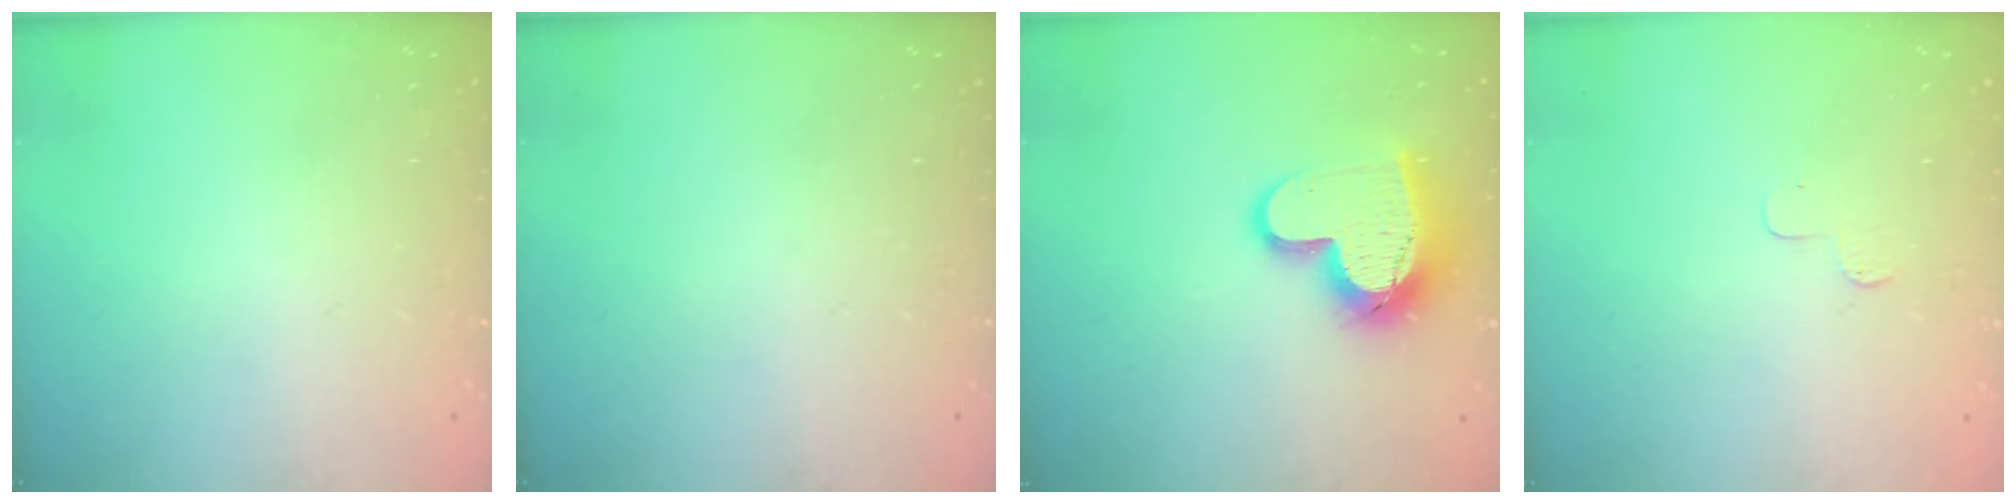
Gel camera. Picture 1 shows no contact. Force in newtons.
{"total": 0.0}
{"total": 15.0, "press": 15.0, "slide": 1.0}
{"total": 3.6, "press": 3.6, "slide": 0.4}